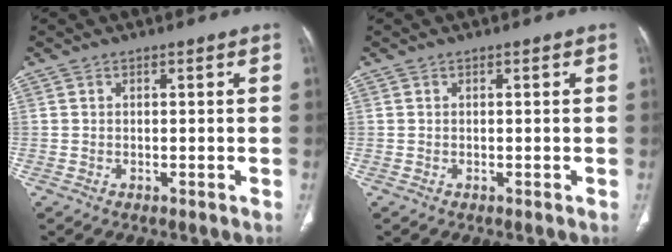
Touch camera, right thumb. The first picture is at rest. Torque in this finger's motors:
{"motor_torque": [0.00, 0.00, 0.00, 0.00, 0.00]}